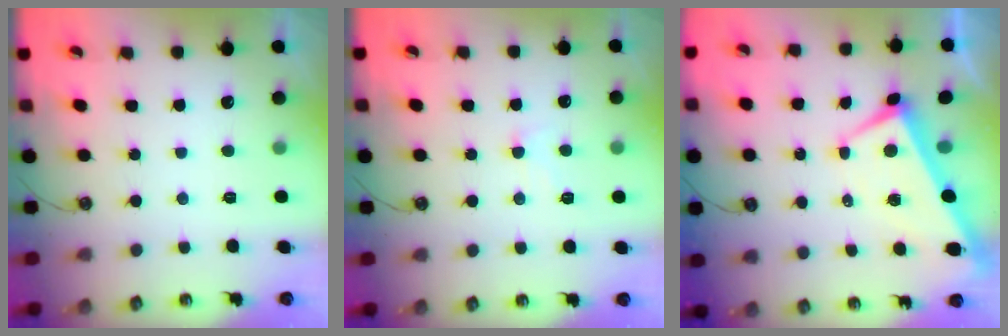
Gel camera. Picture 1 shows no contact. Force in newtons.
{"total": 2.8, "press": 2.7, "slide": 0.6}
{"total": 0.9, "press": 0.4, "slide": 0.9}